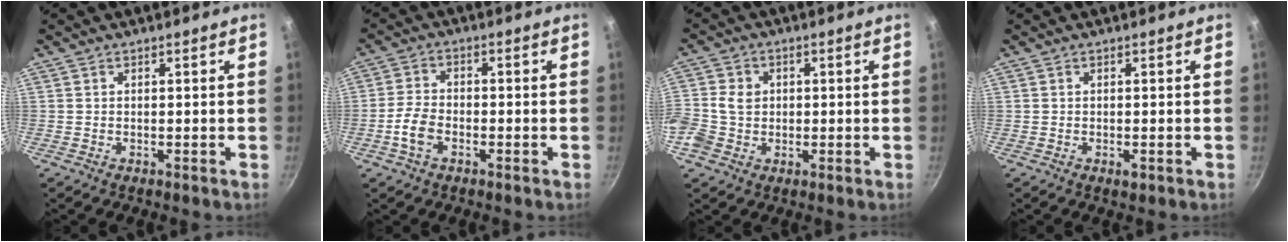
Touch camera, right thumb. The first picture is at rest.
{"total": 5.3, "force": [-2.2, 3.3, 3.6], "torque": [-0.074, 0.021, -0.047]}
{"total": 8.1, "force": [-0.4, 7.0, 4.1], "torque": [-0.082, 0.011, -0.021]}
{"total": 1.1, "force": [-0.5, 0.6, 0.9], "torque": [-0.017, 0.000, -0.005]}